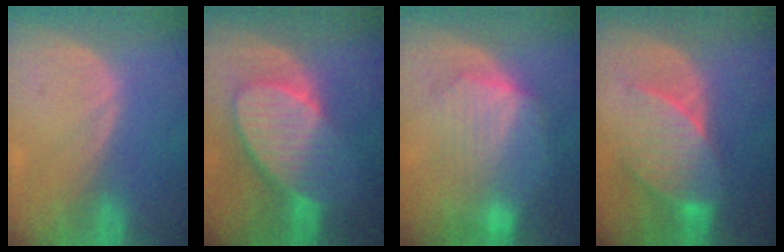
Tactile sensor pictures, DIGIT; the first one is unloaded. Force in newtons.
{"total": 9.3, "press": 8.3, "slide": 4.3}
{"total": 8.5, "press": 8.5, "slide": 0.3}
{"total": 7.6, "press": 7.6, "slide": 0.1}